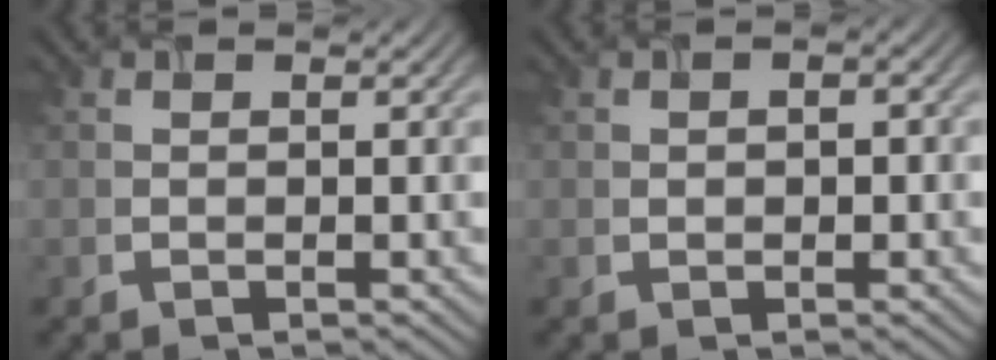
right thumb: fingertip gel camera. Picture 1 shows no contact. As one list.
[{"total": 1.3, "force": [-0.2, 0.9, 0.9], "torque": [-0.009, 0.003, 0.001]}]